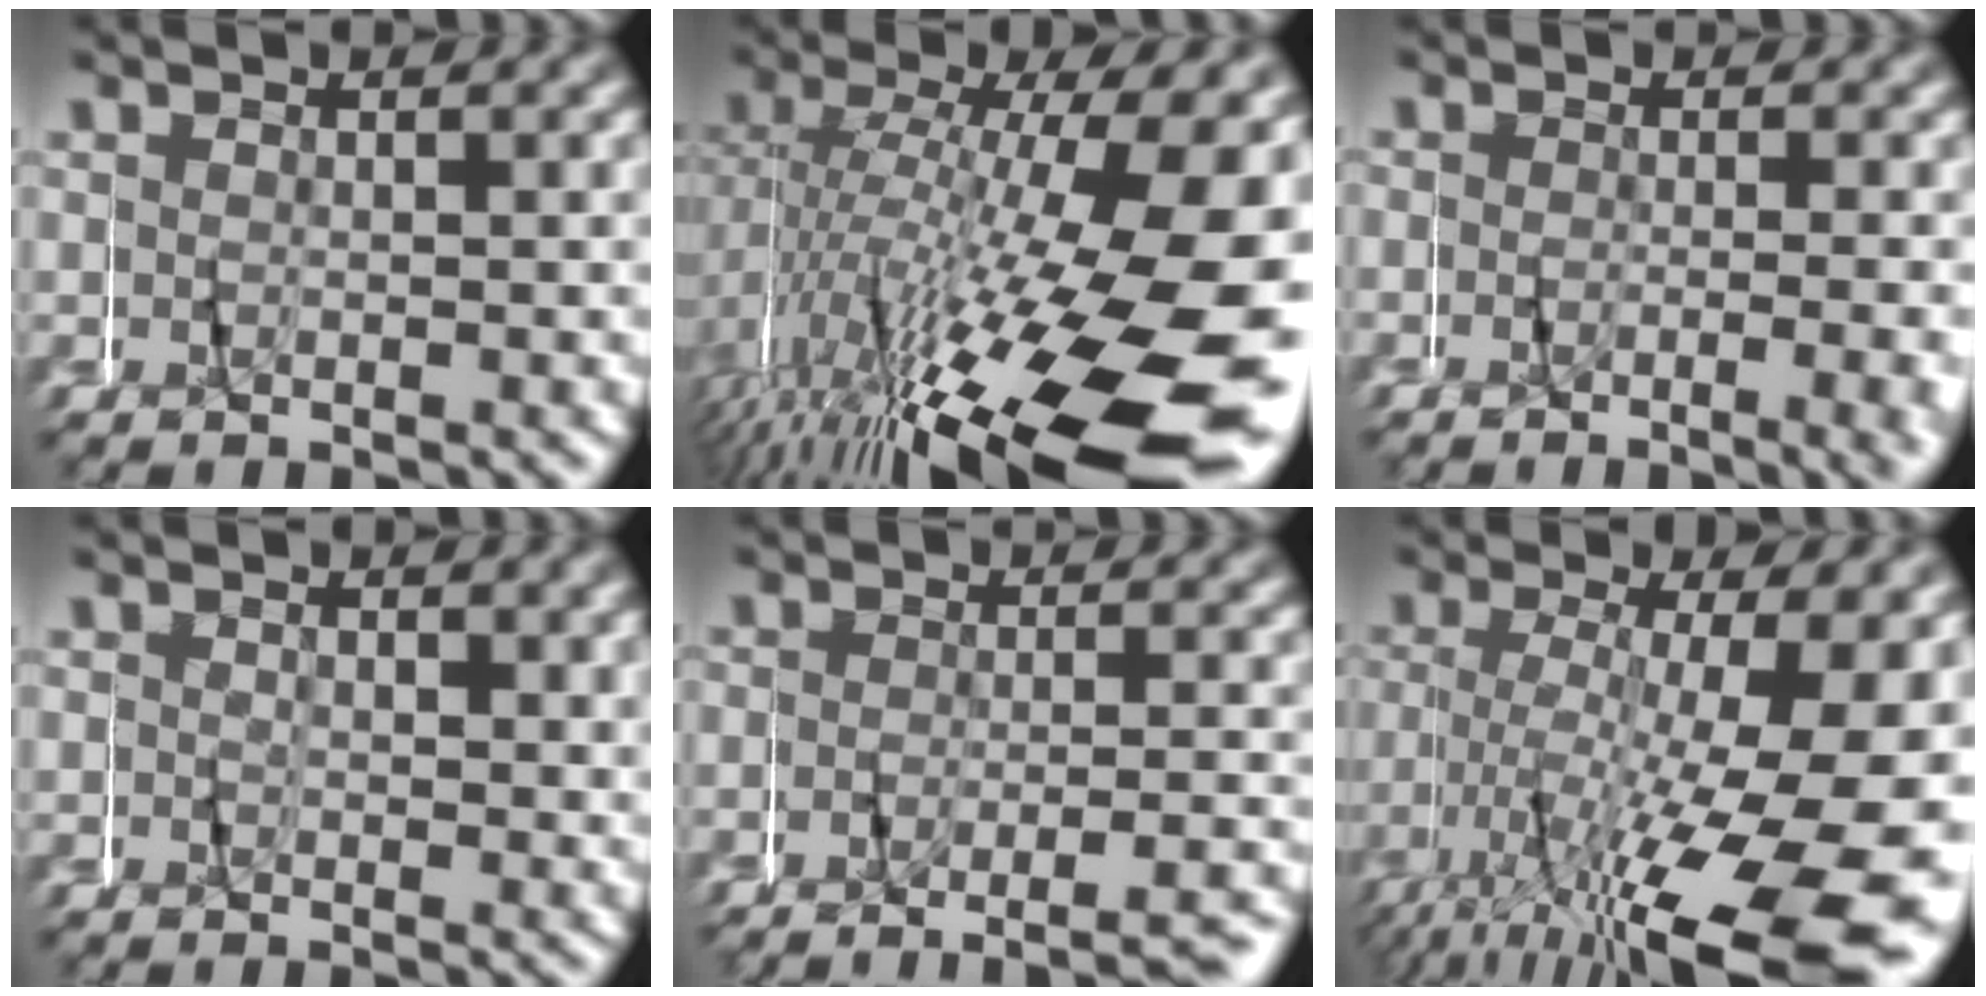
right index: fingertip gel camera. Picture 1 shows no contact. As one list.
[{"total": 17.3, "force": [-6.0, 6.9, 14.7], "torque": [-0.215, -0.030, -0.061]}, {"total": 2.9, "force": [-1.2, 0.6, 2.6], "torque": [-0.020, -0.004, -0.020]}, {"total": 1.3, "force": [0.9, 0.9, 0.3], "torque": [-0.007, -0.004, 0.015]}, {"total": 4.6, "force": [-3.9, 0.9, 2.2], "torque": [-0.023, -0.009, -0.062]}, {"total": 12.6, "force": [-4.1, 4.6, 11.0], "torque": [-0.157, -0.021, -0.045]}]